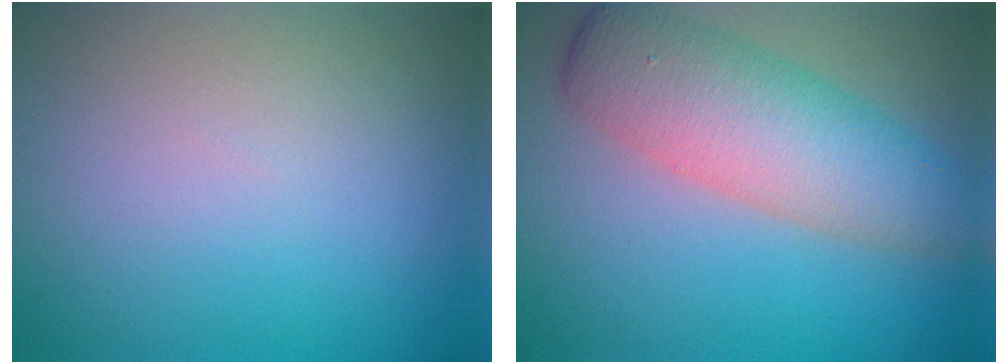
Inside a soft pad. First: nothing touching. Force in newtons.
{"total": 7.2, "press": 7.2, "slide": 0.2}